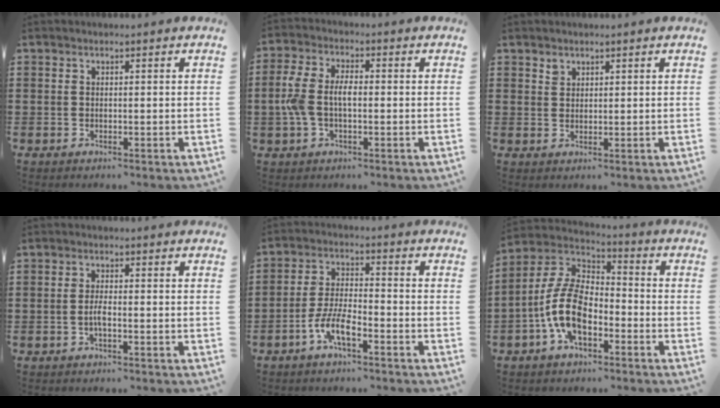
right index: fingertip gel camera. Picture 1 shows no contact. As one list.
[{"total": 5.8, "force": [-0.5, 3.0, 4.9], "torque": [-0.126, -0.004, -0.020]}, {"total": 1.4, "force": [1.1, 0.9, 0.1], "torque": [-0.004, 0.001, 0.023]}, {"total": 2.3, "force": [-1.0, 0.2, 2.0], "torque": [-0.045, -0.002, -0.020]}, {"total": 6.5, "force": [-4.1, 1.8, 4.8], "torque": [-0.118, -0.009, -0.083]}, {"total": 11.5, "force": [-4.3, 6.0, 8.9], "torque": [-0.214, 0.003, -0.088]}]